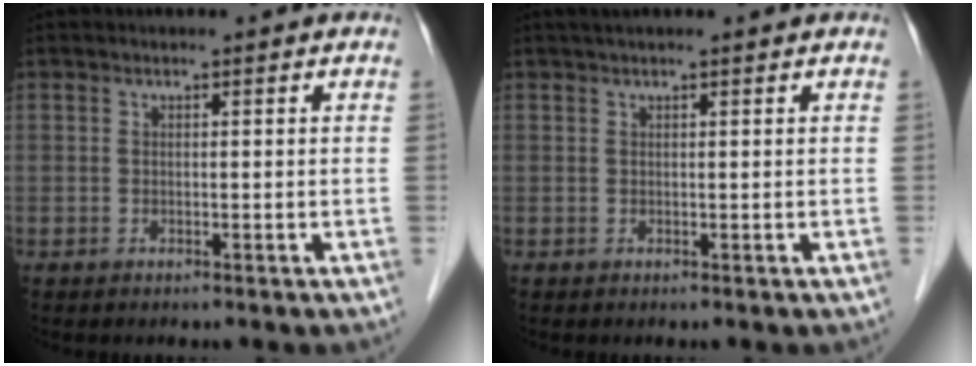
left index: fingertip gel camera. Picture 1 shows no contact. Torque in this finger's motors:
{"motor_torque": [0.10, 0.02, -0.01, 0.00]}